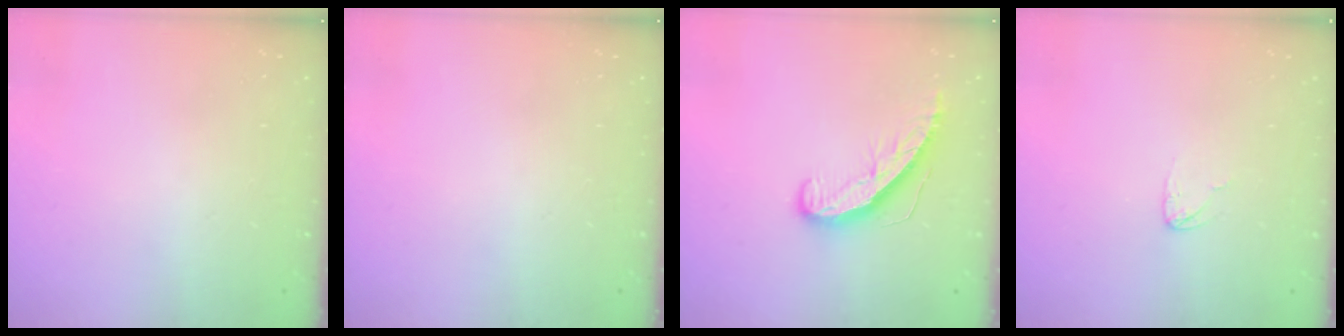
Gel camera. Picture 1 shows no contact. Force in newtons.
{"total": 0.0}
{"total": 9.0, "press": 9.0, "slide": 0.6}
{"total": 3.3, "press": 3.3, "slide": 0.1}